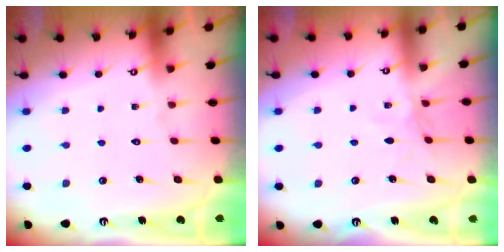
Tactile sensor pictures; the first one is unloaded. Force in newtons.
{"total": 2.7, "press": 2.7, "slide": 0.4}